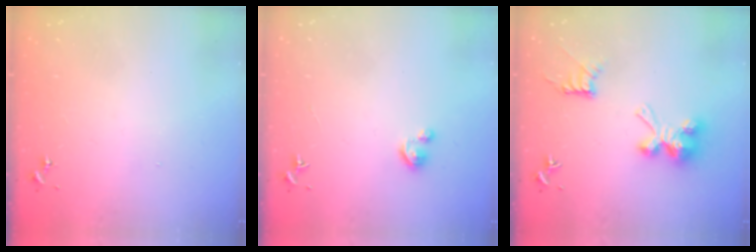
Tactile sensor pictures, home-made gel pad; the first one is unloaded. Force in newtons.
{"total": 2.8, "press": 2.8, "slide": 0.3}
{"total": 11.3, "press": 11.3, "slide": 0.4}